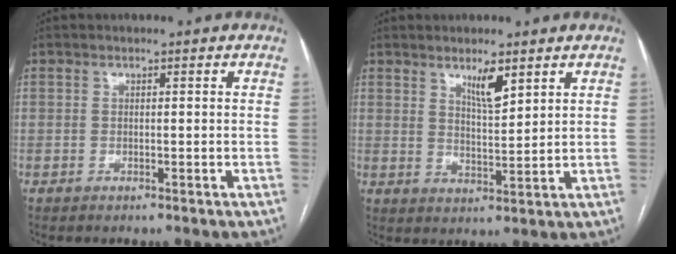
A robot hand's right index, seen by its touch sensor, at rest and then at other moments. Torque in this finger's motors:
{"motor_torque": [0.13, 0.16, 0.08, 0.05]}